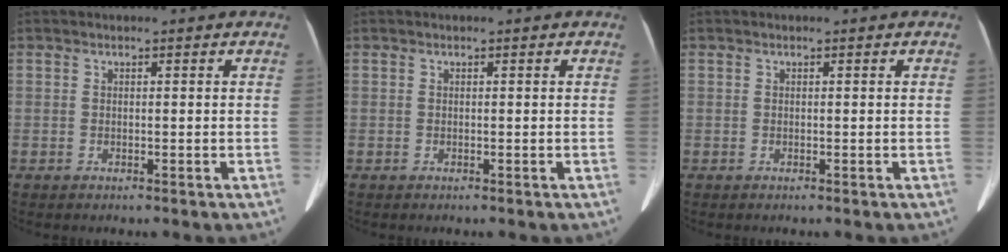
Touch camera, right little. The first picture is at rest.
{"total": 0.0}
{"total": 0.0}